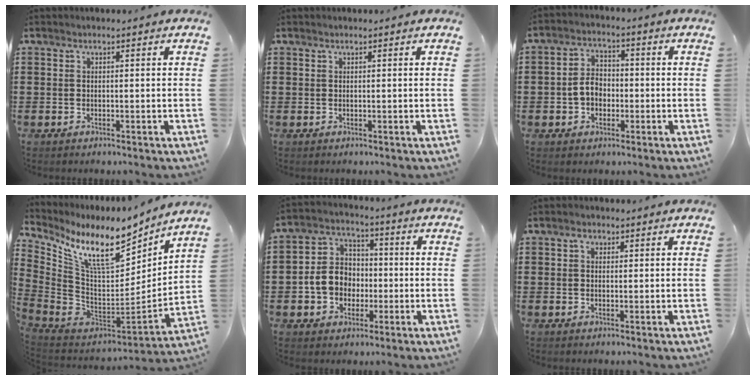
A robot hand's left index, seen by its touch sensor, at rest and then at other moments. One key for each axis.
{"total": 0.0}
{"total": 4.7, "fx": -1.0, "fy": 3.5, "fz": 3.0, "tx": -0.069, "ty": 0.007, "tz": -0.024}
{"total": 12.8, "fx": 8.6, "fy": 3.9, "fz": 8.6, "tx": -0.192, "ty": -0.064, "tz": 0.146}
{"total": 7.5, "fx": -1.3, "fy": 6.6, "fz": 3.3, "tx": -0.091, "ty": 0.022, "tz": -0.025}
{"total": 1.3, "fx": 0.4, "fy": 1.0, "fz": 0.7, "tx": -0.016, "ty": 0.007, "tz": 0.007}